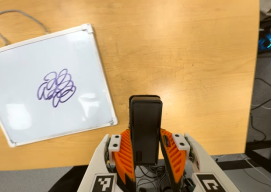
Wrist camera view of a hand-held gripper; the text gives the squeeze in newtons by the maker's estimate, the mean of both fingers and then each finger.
{"total": 4.3, "left": 2.9, "right": 5.8}